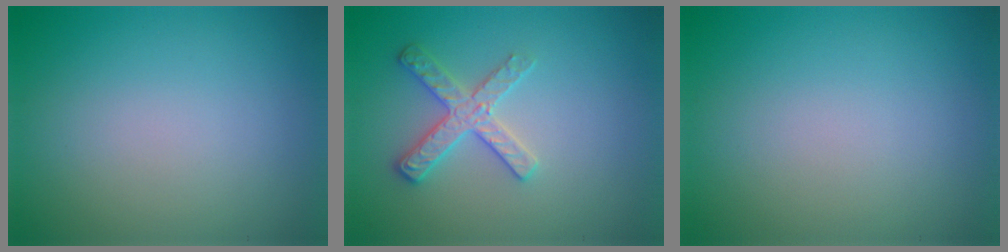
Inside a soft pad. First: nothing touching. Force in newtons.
{"total": 2.7, "press": 2.6, "slide": 0.5}
{"total": 0.0}